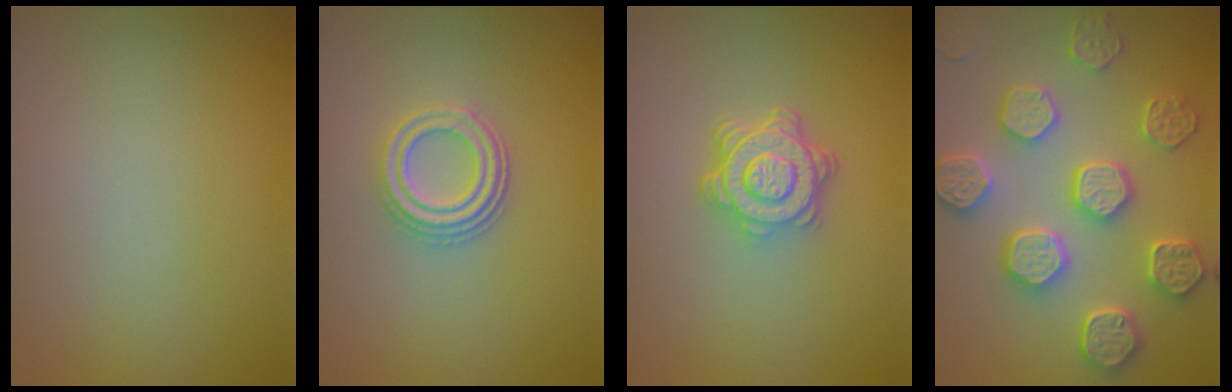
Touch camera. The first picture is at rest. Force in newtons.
{"total": 3.6, "press": 3.0, "slide": 2.0}
{"total": 4.7, "press": 3.7, "slide": 2.8}
{"total": 5.5, "press": 5.4, "slide": 1.2}